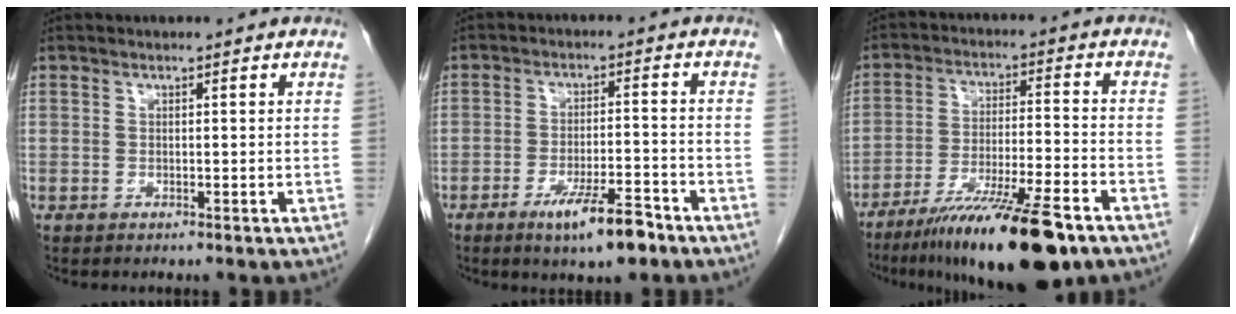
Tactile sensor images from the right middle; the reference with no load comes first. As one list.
[{"total": 7.7, "force": [-5.1, 1.3, 5.7], "torque": [-0.095, -0.008, -0.080]}, {"total": 17.1, "force": [-11.9, 1.8, 12.2], "torque": [-0.180, -0.031, -0.199]}]